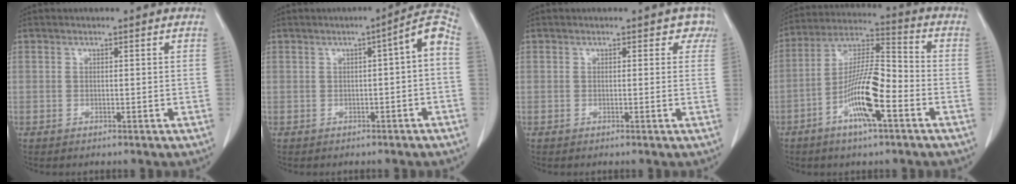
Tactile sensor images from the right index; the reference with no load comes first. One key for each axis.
{"total": 5.3, "fx": -0.5, "fy": 0.7, "fz": 5.3, "tx": -0.063, "ty": 0.019, "tz": -0.010}
{"total": 1.8, "fx": 1.0, "fy": 1.4, "fz": 0.6, "tx": 0.016, "ty": -0.002, "tz": -0.003}
{"total": 12.6, "fx": -4.9, "fy": 2.1, "fz": 11.4, "tx": -0.219, "ty": 0.004, "tz": -0.091}